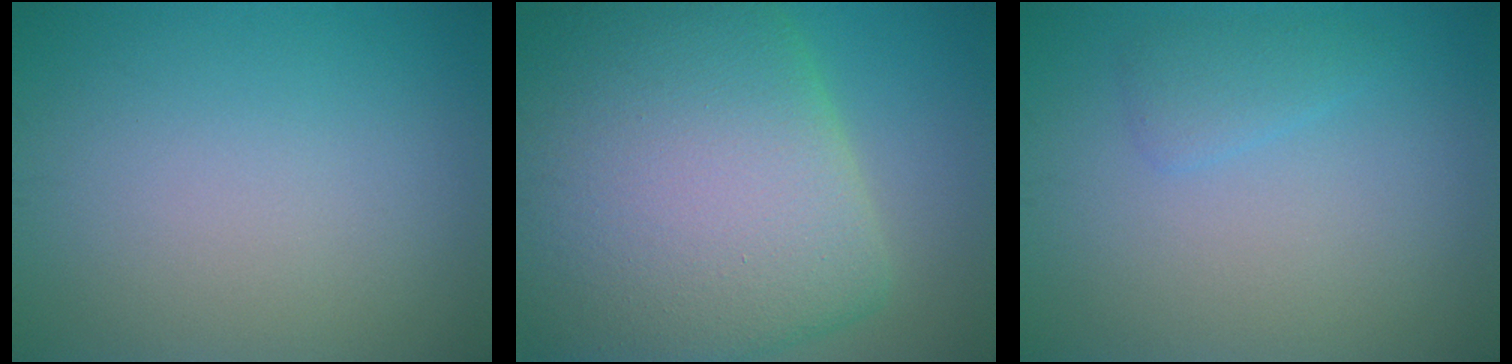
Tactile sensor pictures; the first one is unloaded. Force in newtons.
{"total": 15.9, "press": 15.9, "slide": 1.0}
{"total": 1.4, "press": 1.4, "slide": 0.2}